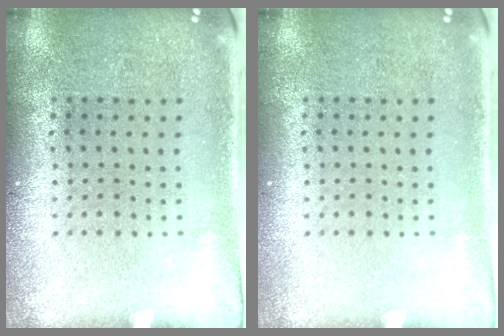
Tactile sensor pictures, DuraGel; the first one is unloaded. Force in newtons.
{"total": 0.0}